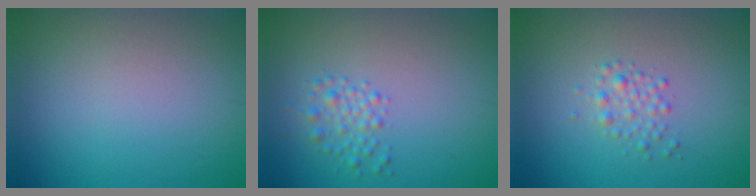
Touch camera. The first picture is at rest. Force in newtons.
{"total": 1.8, "press": 1.8, "slide": 0.1}
{"total": 1.6, "press": 1.6, "slide": 0.0}